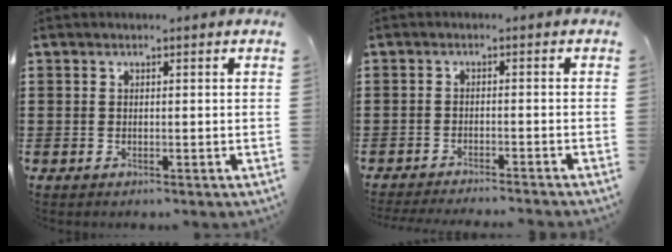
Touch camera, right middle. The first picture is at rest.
{"total": 2.2, "force": [-2.1, -0.3, 0.3], "torque": [-0.004, 0.000, -0.044]}